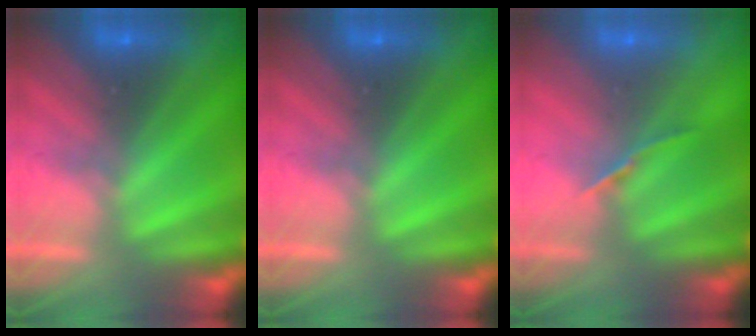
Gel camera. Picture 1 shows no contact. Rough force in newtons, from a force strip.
{"total": 0.0}
{"total": 1.8}